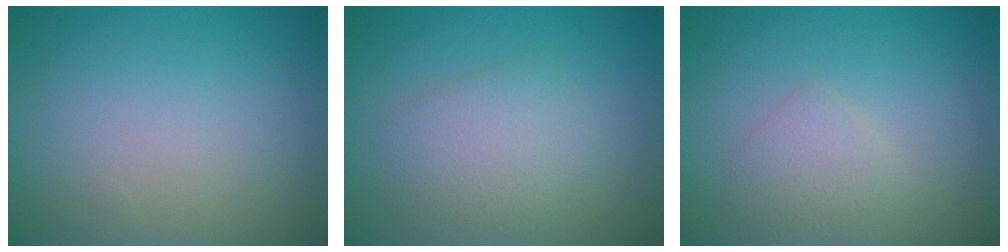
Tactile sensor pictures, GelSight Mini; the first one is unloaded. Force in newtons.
{"total": 3.1, "press": 3.1, "slide": 0.0}
{"total": 1.8, "press": 1.8, "slide": 0.1}